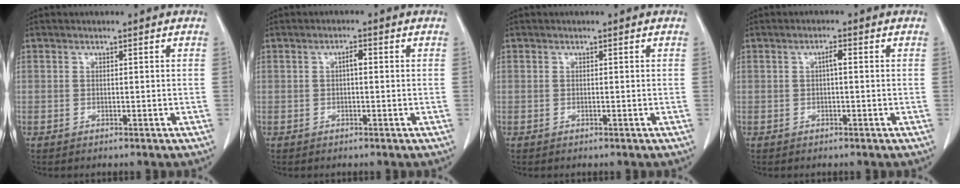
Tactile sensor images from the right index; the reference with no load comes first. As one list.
[{"total": 1.5, "force": [0.1, 0.5, 1.4], "torque": [-0.024, 0.005, 0.001]}, {"total": 0.0}, {"total": 1.5, "force": [0.1, 0.3, 1.4], "torque": [-0.024, 0.005, 0.002]}]